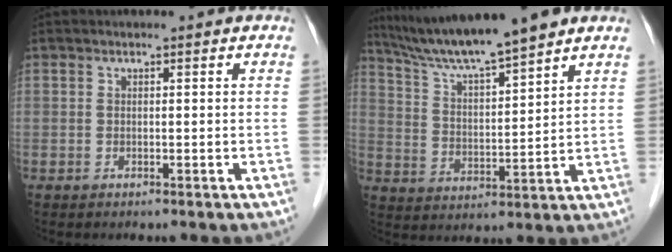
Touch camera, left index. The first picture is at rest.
{"total": 16.2, "force": [13.8, -0.2, 8.4], "torque": [-0.150, 0.000, 0.242]}